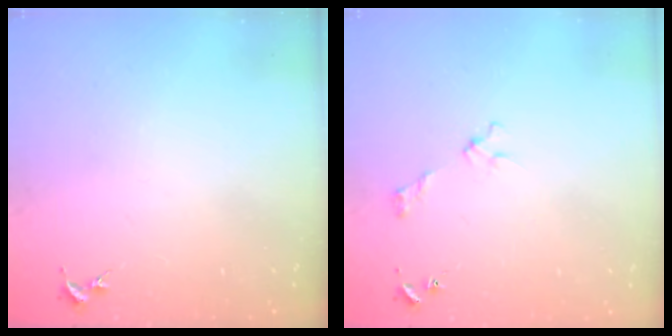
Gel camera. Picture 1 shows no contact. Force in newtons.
{"total": 2.7, "press": 2.6, "slide": 0.3}